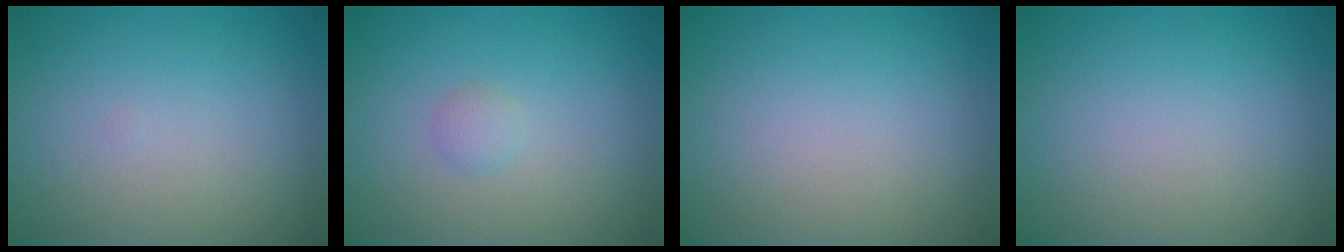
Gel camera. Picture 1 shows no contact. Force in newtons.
{"total": 0.9, "press": 0.9, "slide": 0.0}
{"total": 0.0}
{"total": 0.0}